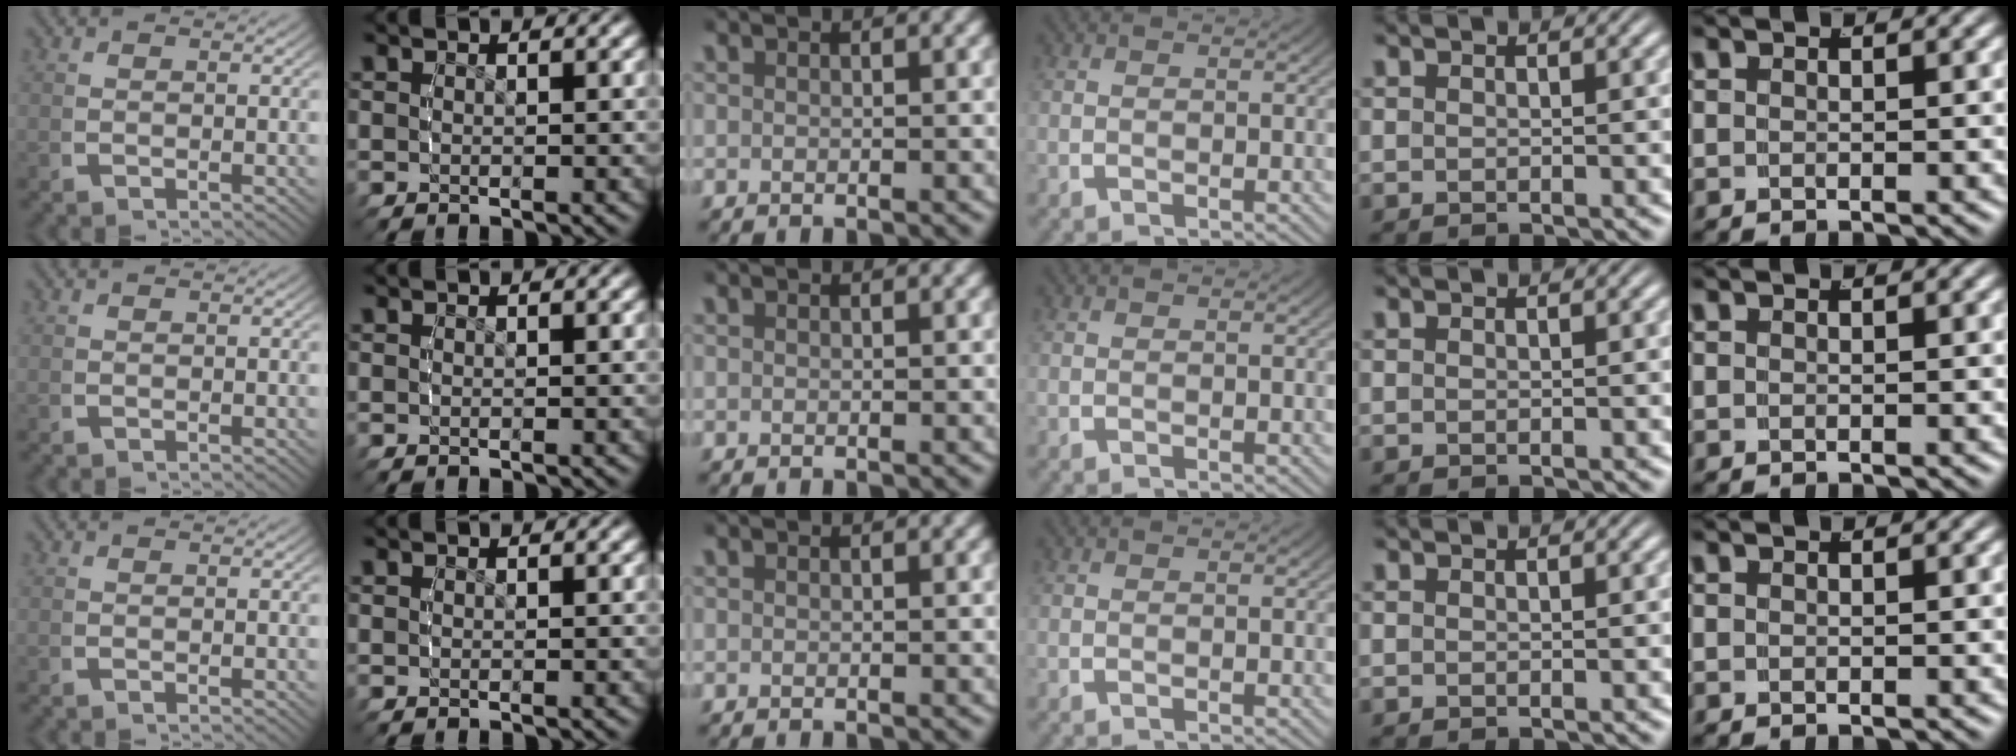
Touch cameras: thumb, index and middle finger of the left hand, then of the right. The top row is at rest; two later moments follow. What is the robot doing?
{"motion": "reach", "object": "napkin"}